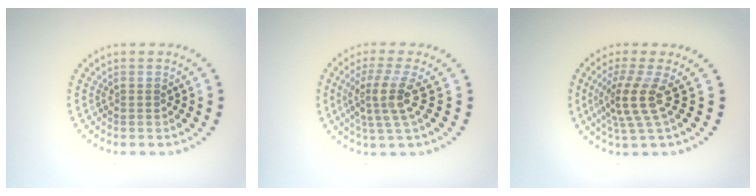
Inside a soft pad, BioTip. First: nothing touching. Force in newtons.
{"total": 3.6, "press": 2.6, "slide": 2.5}
{"total": 3.6, "press": 2.6, "slide": 2.5}